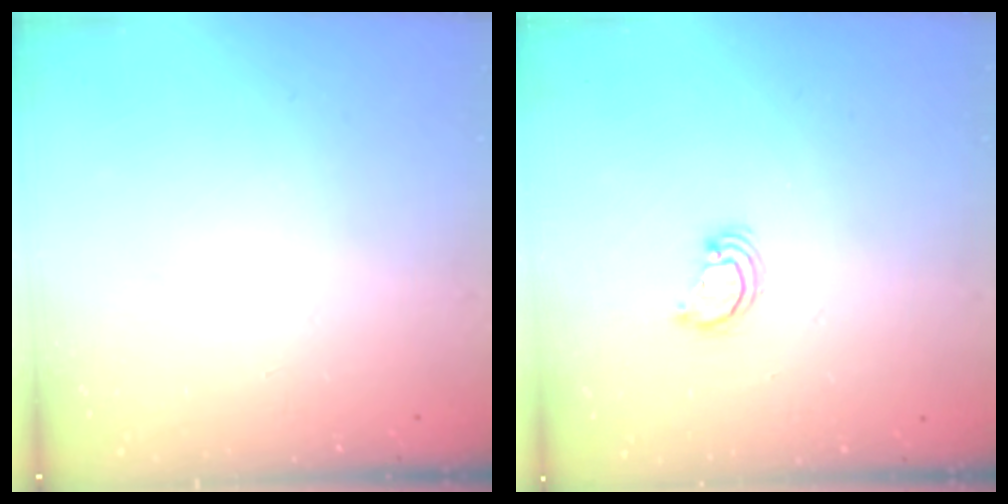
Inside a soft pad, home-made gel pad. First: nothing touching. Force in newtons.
{"total": 2.8, "press": 2.8, "slide": 0.2}